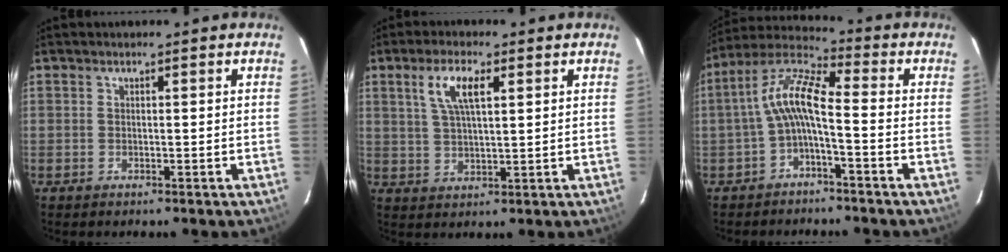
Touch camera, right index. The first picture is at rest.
{"total": 6.7, "force": [2.8, 2.1, 5.6], "torque": [-0.108, 0.007, 0.056]}
{"total": 8.6, "force": [-1.9, 2.0, 8.1], "torque": [-0.183, 0.023, -0.040]}